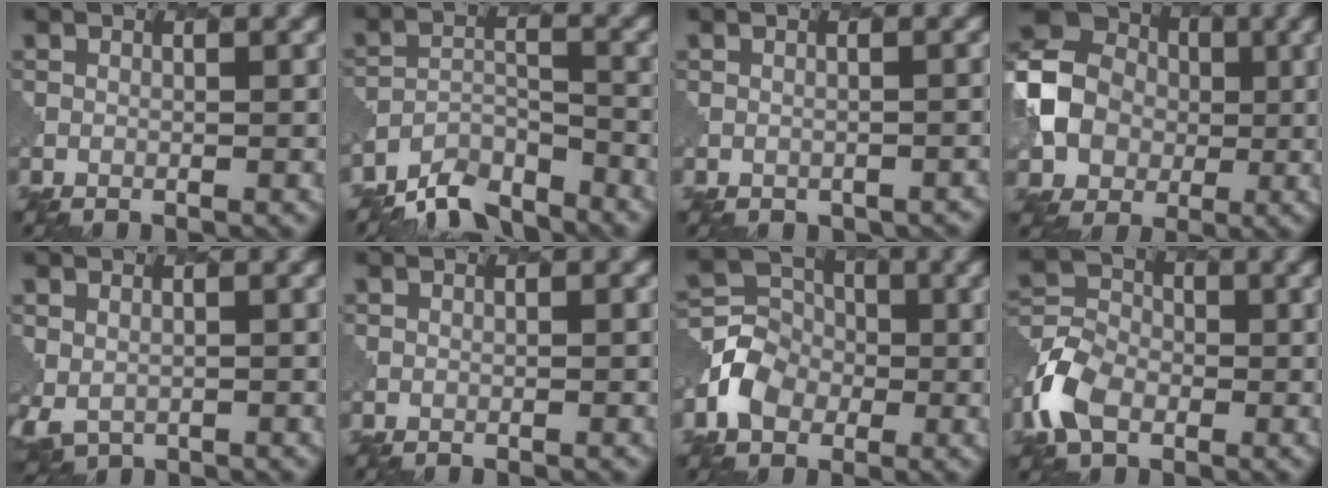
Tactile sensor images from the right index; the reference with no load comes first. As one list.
[{"total": 6.1, "force": [-5.6, 1.9, 1.5], "torque": [-0.023, -0.012, -0.104]}, {"total": 1.5, "force": [-1.2, 0.9, 0.1], "torque": [-0.006, -0.004, -0.007]}, {"total": 10.7, "force": [-0.2, 9.5, 5.0], "torque": [-0.116, -0.002, -0.033]}, {"total": 2.0, "force": [-0.2, 1.7, 1.1], "torque": [-0.021, -0.012, 0.009]}, {"total": 0.0}, {"total": 4.4, "force": [-1.5, 3.8, 1.6], "torque": [-0.034, 0.003, -0.038]}, {"total": 6.0, "force": [-2.5, 4.3, 3.3], "torque": [-0.082, 0.001, -0.057]}]